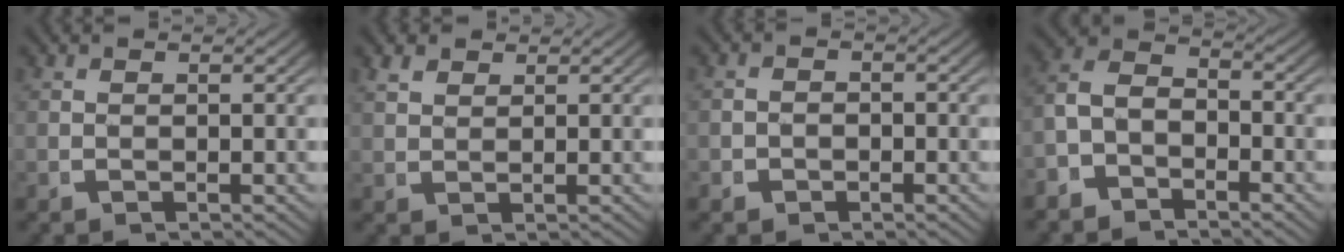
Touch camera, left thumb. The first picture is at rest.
{"total": 2.1, "force": [1.9, 0.7, 0.7], "torque": [-0.004, 0.004, 0.039]}
{"total": 1.5, "force": [-0.9, 1.1, 0.2], "torque": [-0.004, -0.008, -0.017]}
{"total": 6.3, "force": [-1.8, 5.0, 3.3], "torque": [-0.070, -0.020, -0.033]}